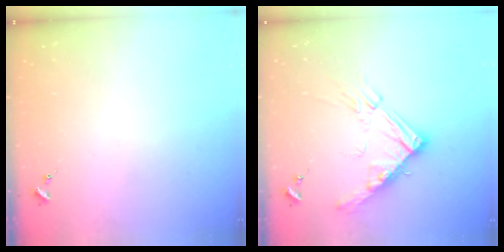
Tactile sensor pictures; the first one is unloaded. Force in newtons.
{"total": 14.3, "press": 14.2, "slide": 1.4}